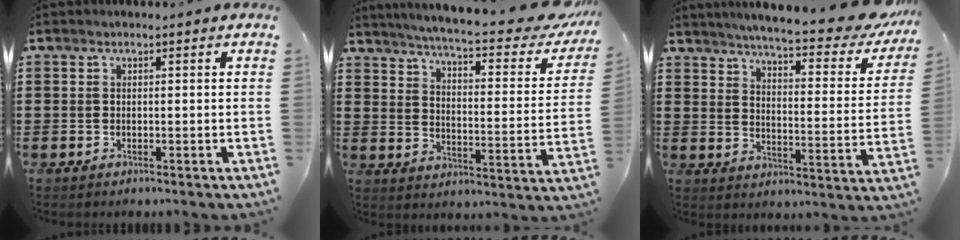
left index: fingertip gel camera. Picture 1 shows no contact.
{"total": 6.5, "force": [5.5, -0.5, 3.4], "torque": [-0.081, -0.045, 0.087]}
{"total": 6.5, "force": [5.8, -0.5, 2.8], "torque": [-0.063, -0.050, 0.094]}